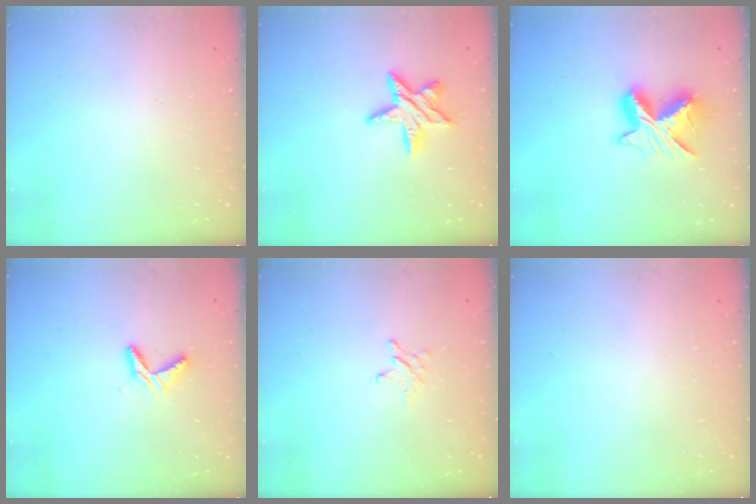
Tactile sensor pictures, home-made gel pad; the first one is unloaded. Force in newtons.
{"total": 10.4, "press": 10.4, "slide": 0.5}
{"total": 10.3, "press": 10.3, "slide": 0.7}
{"total": 5.1, "press": 5.1, "slide": 0.4}
{"total": 2.5, "press": 2.5, "slide": 0.2}
{"total": 0.0}